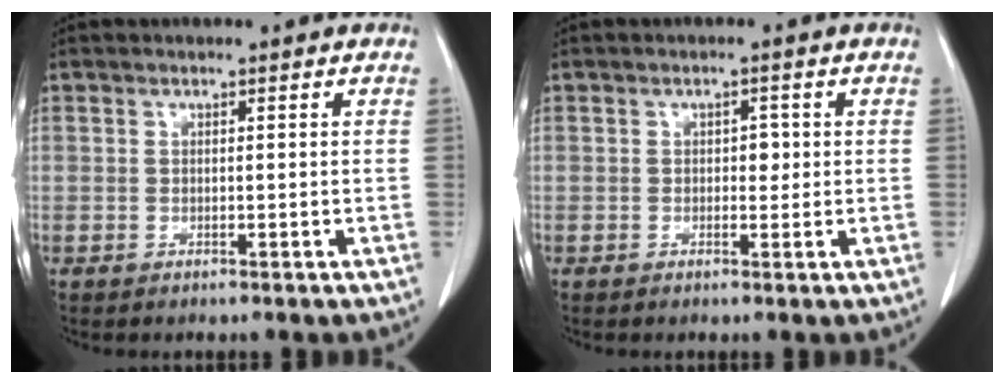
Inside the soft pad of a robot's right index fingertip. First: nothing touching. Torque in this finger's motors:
{"motor_torque": [0.20, -0.15, -0.01, 0.00]}